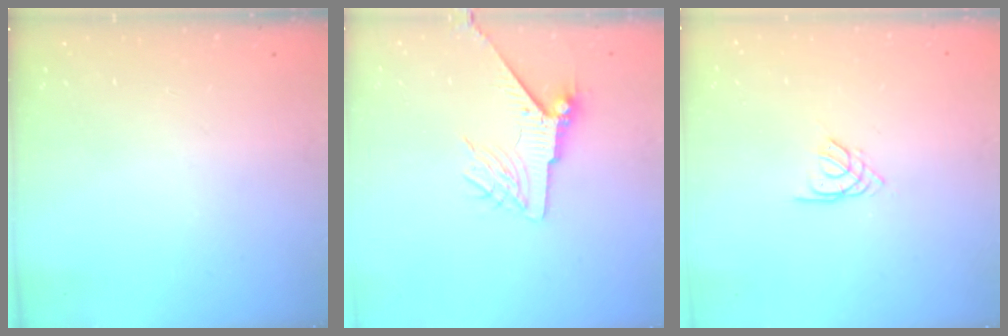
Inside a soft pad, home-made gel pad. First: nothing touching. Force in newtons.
{"total": 7.0, "press": 6.9, "slide": 1.1}
{"total": 2.5, "press": 2.4, "slide": 0.5}